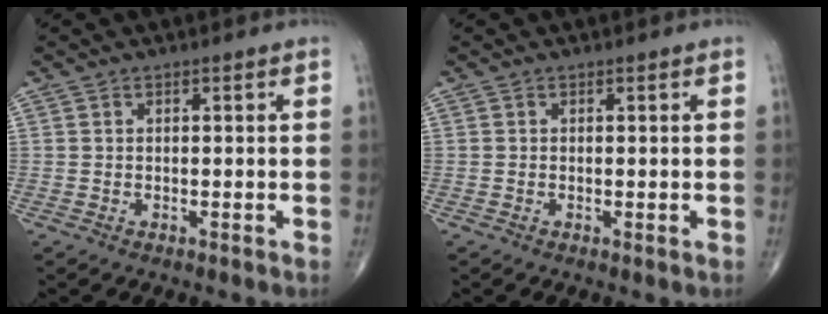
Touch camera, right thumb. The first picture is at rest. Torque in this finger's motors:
{"motor_torque": [-0.09, 0.06, -0.11, 0.21, -0.02]}